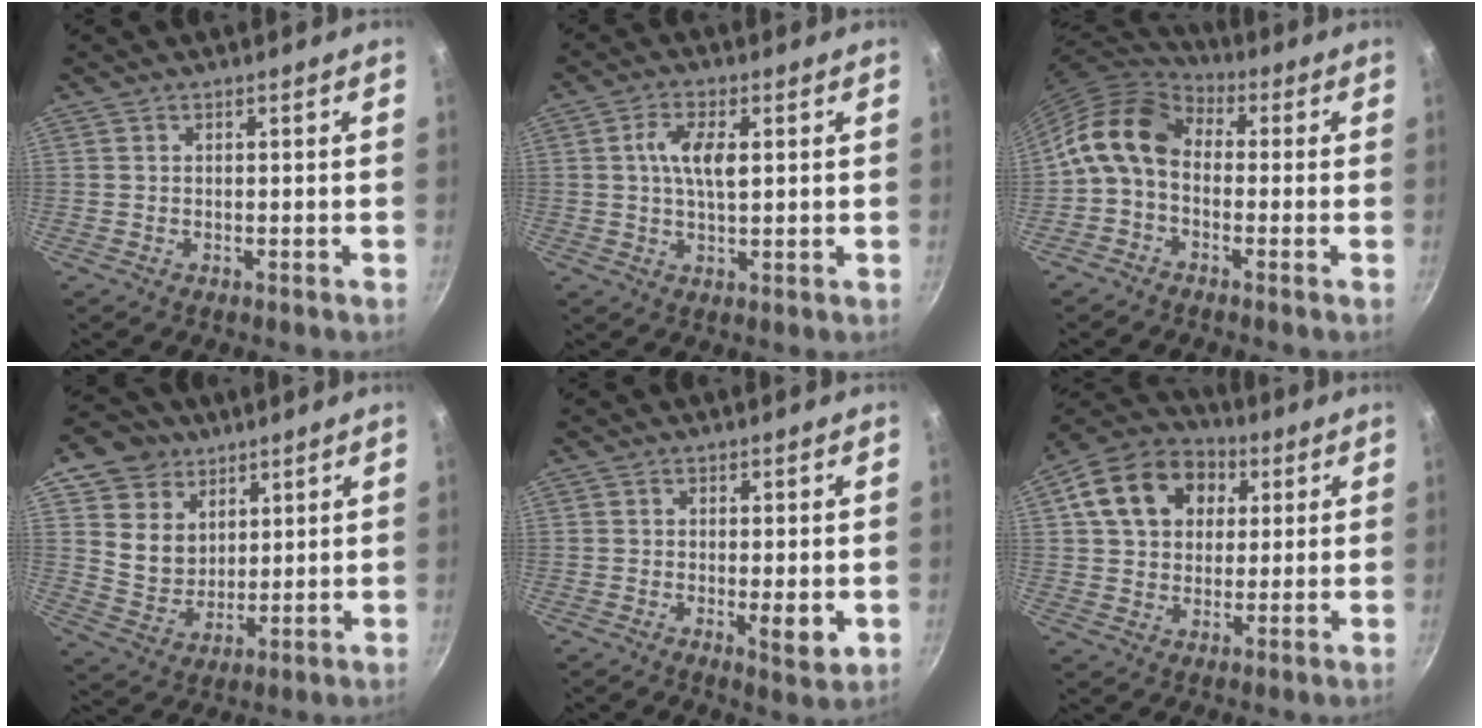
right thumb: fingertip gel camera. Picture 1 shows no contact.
{"total": 6.6, "force": [1.3, 2.9, 5.8], "torque": [-0.105, 0.003, 0.020]}
{"total": 11.3, "force": [-0.6, 8.0, 7.9], "torque": [-0.139, 0.038, -0.033]}
{"total": 11.9, "force": [6.3, 9.4, 4.0], "torque": [-0.026, -0.027, 0.118]}
{"total": 4.5, "force": [-0.6, 1.3, 4.3], "torque": [-0.065, -0.015, -0.007]}
{"total": 16.5, "force": [4.9, 12.7, 9.4], "torque": [-0.147, 0.020, 0.071]}